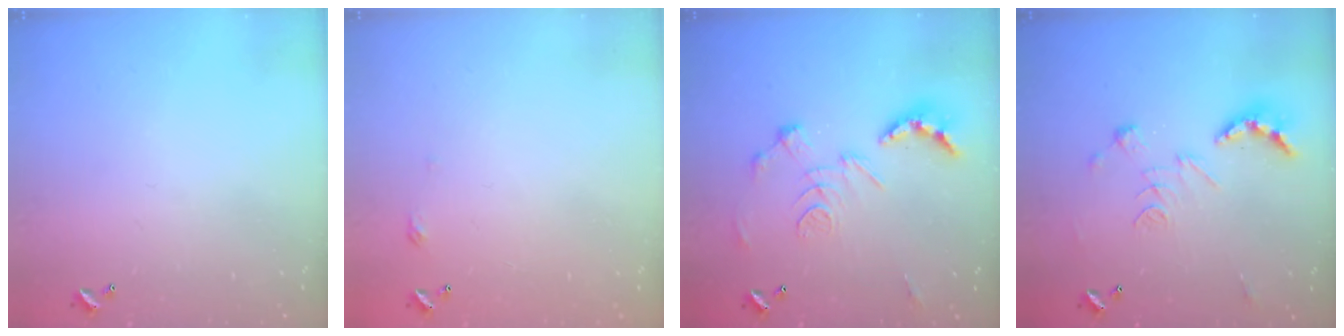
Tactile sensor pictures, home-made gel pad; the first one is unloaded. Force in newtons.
{"total": 2.7, "press": 2.6, "slide": 0.4}
{"total": 2.9, "press": 2.3, "slide": 1.7}
{"total": 2.5, "press": 2.0, "slide": 1.5}